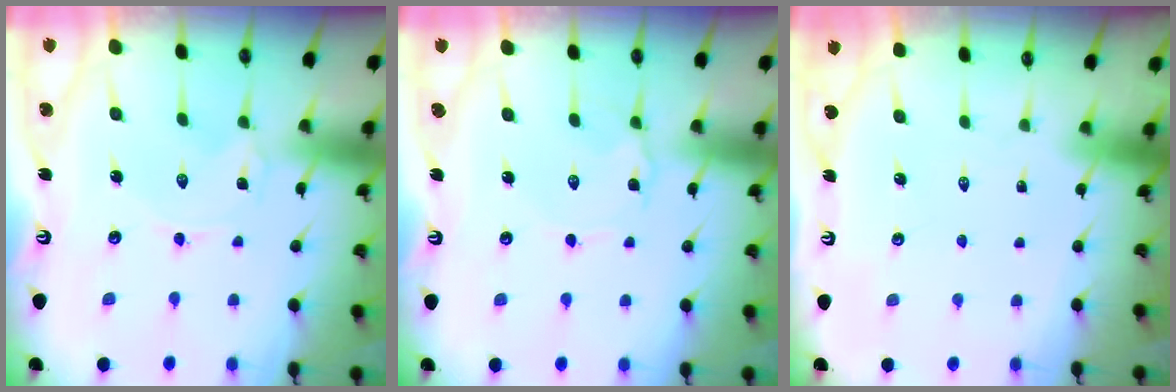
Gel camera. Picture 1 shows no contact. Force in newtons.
{"total": 2.7, "press": 2.7, "slide": 0.2}
{"total": 1.5, "press": 1.5, "slide": 0.1}